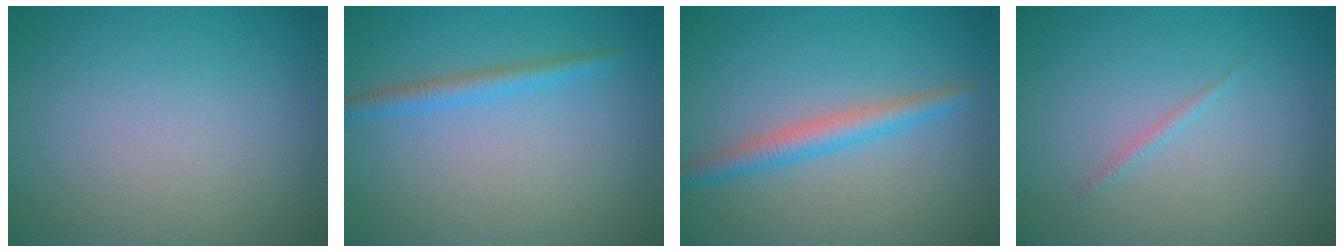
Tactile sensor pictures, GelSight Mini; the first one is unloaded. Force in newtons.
{"total": 1.9, "press": 1.8, "slide": 0.2}
{"total": 2.7, "press": 2.7, "slide": 0.1}
{"total": 0.6, "press": 0.6, "slide": 0.0}